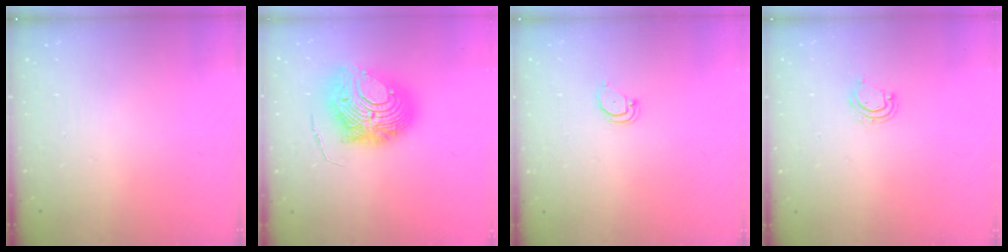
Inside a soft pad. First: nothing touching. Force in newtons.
{"total": 15.3, "press": 15.2, "slide": 1.6}
{"total": 2.4, "press": 2.4, "slide": 0.2}
{"total": 2.7, "press": 2.7, "slide": 0.2}